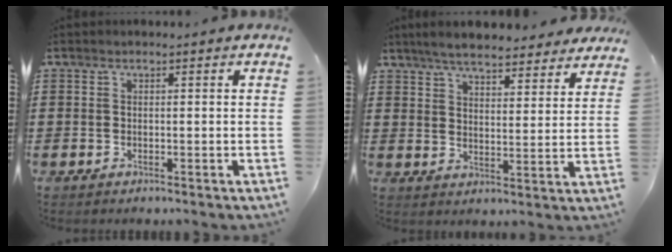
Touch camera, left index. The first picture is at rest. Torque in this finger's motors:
{"motor_torque": [1.05, -1.09, 0.77, 0.21]}